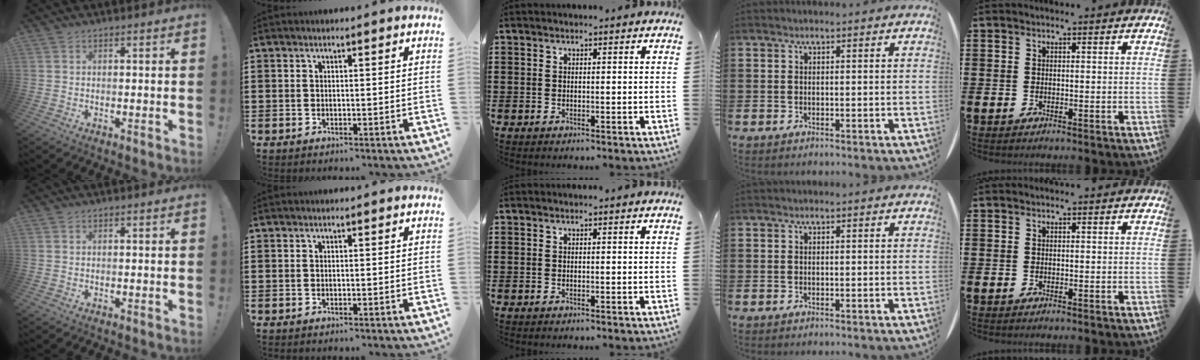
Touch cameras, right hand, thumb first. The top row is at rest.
{}